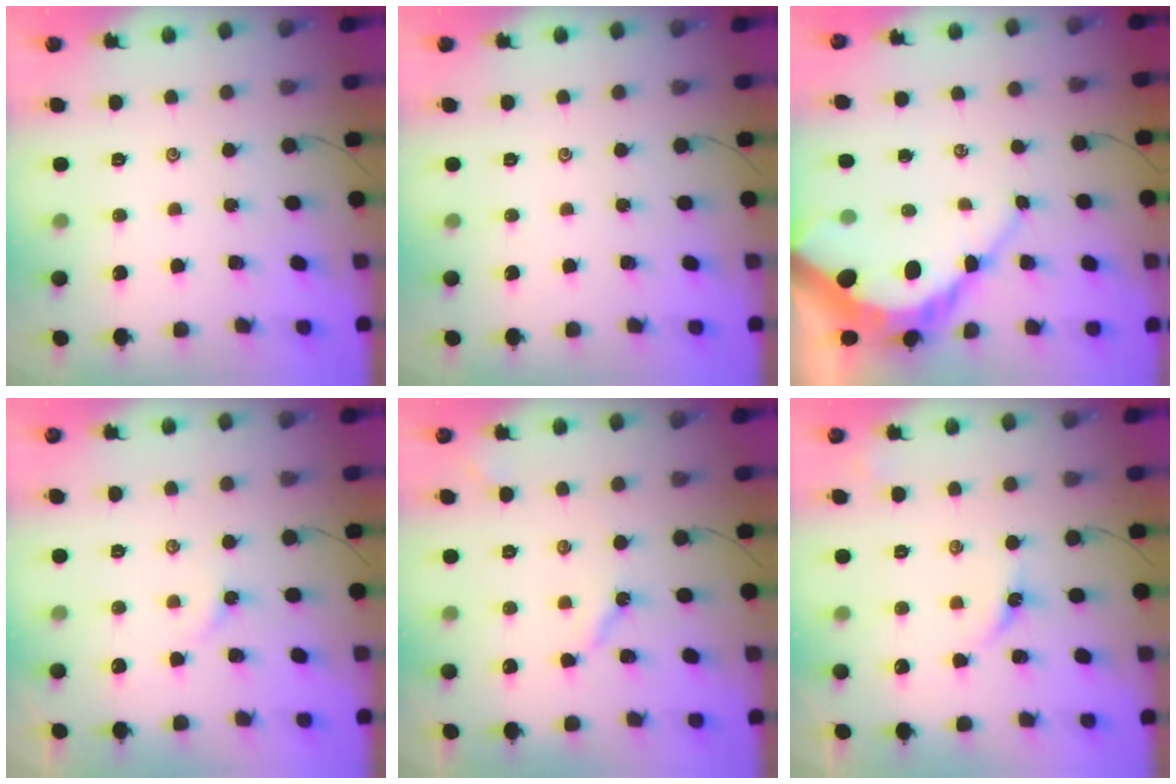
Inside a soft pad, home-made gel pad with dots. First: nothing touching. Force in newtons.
{"total": 0.0}
{"total": 12.5, "press": 12.5, "slide": 1.1}
{"total": 1.5, "press": 1.4, "slide": 0.3}
{"total": 3.9, "press": 3.9, "slide": 0.1}
{"total": 5.1, "press": 5.0, "slide": 0.8}